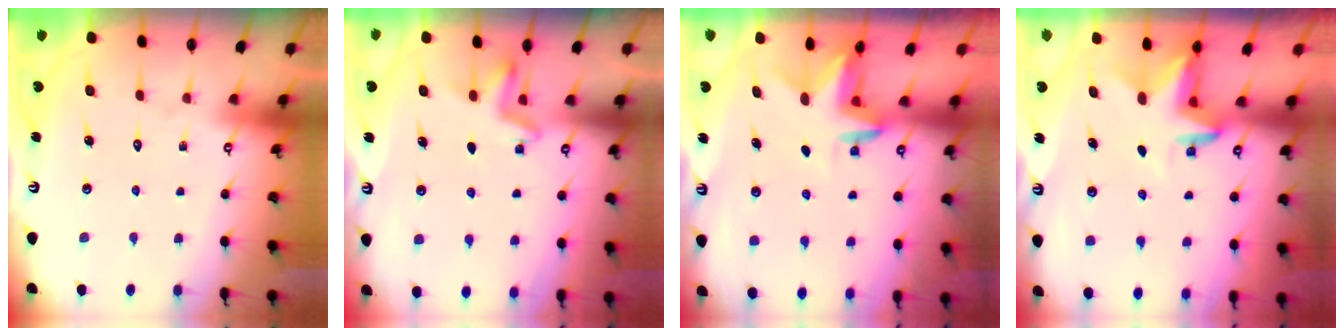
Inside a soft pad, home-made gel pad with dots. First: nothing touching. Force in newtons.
{"total": 3.8, "press": 3.7, "slide": 0.8}
{"total": 2.7, "press": 2.7, "slide": 0.2}
{"total": 3.2, "press": 3.2, "slide": 0.1}